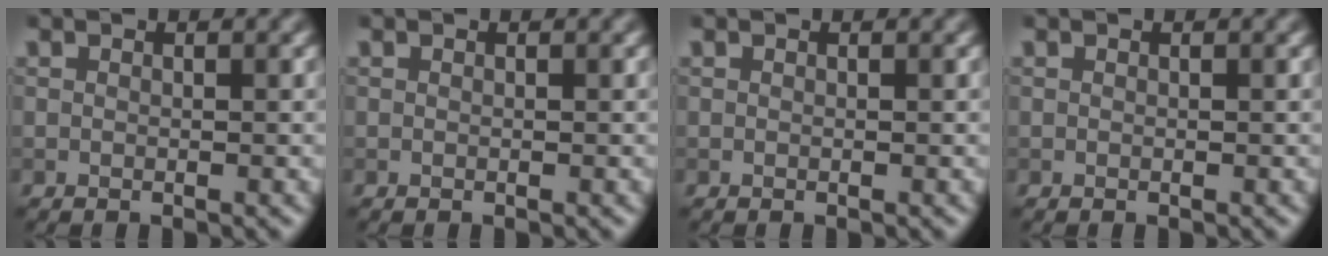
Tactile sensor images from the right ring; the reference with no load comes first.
{"total": 0.0}
{"total": 0.0}
{"total": 0.0}